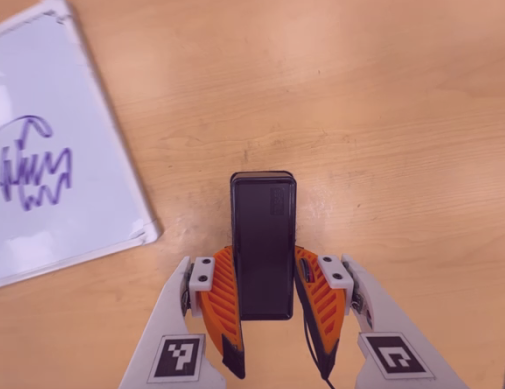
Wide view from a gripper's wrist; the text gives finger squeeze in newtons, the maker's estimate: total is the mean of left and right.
{"total": 4.5, "left": 2.9, "right": 6.1}